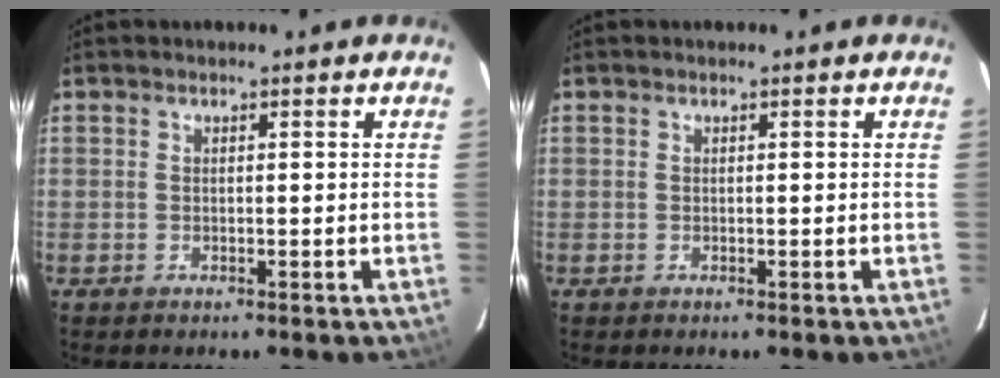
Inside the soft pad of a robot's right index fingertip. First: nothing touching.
{"total": 0.0}